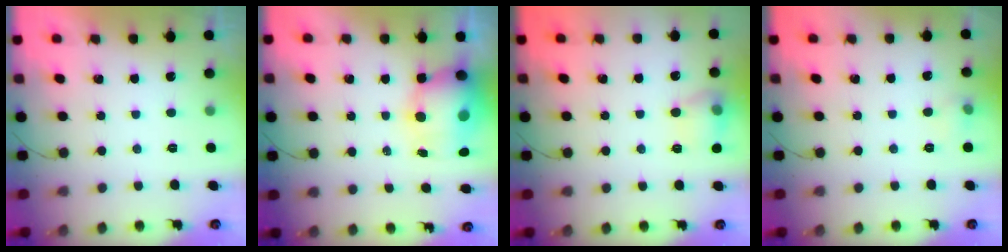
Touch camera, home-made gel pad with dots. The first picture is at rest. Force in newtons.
{"total": 11.6, "press": 11.2, "slide": 3.0}
{"total": 10.2, "press": 10.2, "slide": 0.5}
{"total": 8.1, "press": 4.3, "slide": 6.9}